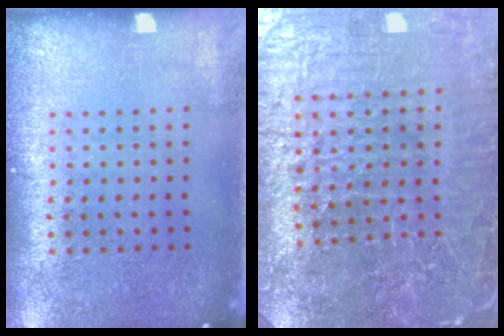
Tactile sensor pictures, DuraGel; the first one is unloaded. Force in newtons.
{"total": 4.5, "press": 4.4, "slide": 1.1}